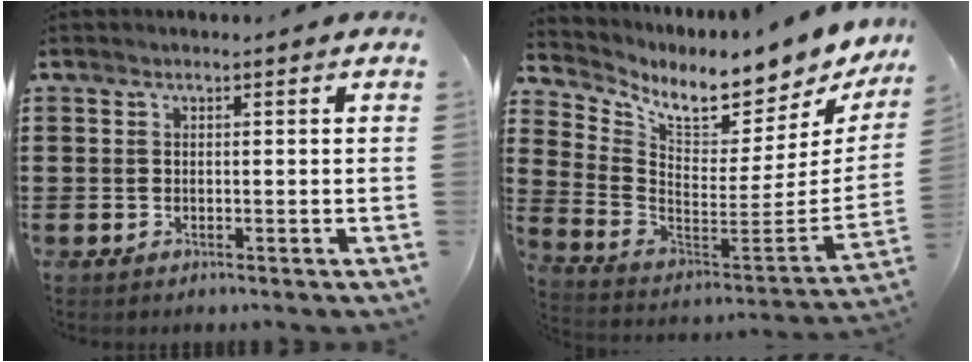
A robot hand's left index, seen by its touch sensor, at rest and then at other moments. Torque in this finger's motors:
{"motor_torque": [0.82, -1.32, 0.28, 0.04]}